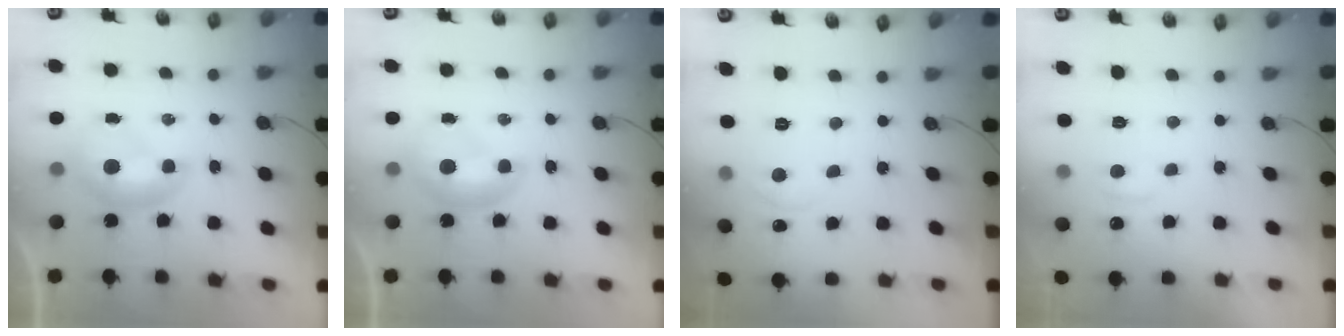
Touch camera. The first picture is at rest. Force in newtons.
{"total": 0.0}
{"total": 0.8, "press": 0.2, "slide": 0.8}
{"total": 1.1, "press": 0.9, "slide": 0.6}